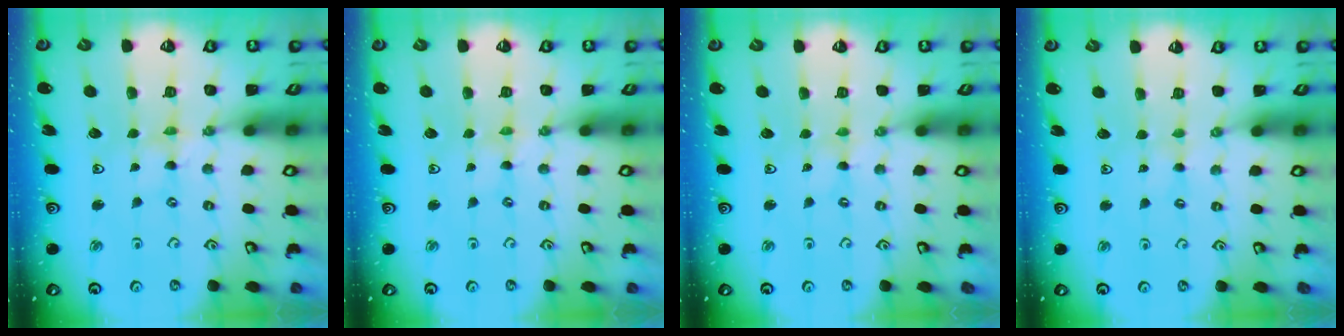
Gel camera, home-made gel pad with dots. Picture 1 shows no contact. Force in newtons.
{"total": 0.0}
{"total": 0.0}
{"total": 1.1, "press": 1.0, "slide": 0.3}